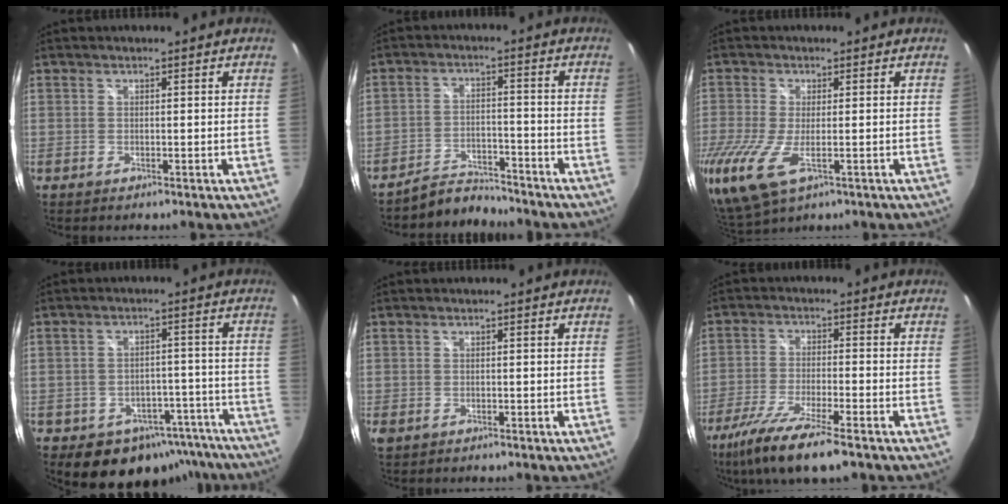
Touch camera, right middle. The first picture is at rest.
{"total": 6.1, "force": [-6.1, 0.7, 0.4], "torque": [-0.022, 0.012, -0.103]}
{"total": 7.9, "force": [-3.0, 3.4, 6.4], "torque": [-0.147, -0.025, -0.056]}
{"total": 13.0, "force": [-8.6, 8.7, 4.4], "torque": [-0.080, 0.028, -0.079]}
{"total": 1.4, "force": [-0.5, 1.0, 0.9], "torque": [-0.021, -0.005, -0.007]}
{"total": 12.9, "force": [-9.0, 1.7, 9.0], "torque": [-0.194, -0.043, -0.165]}